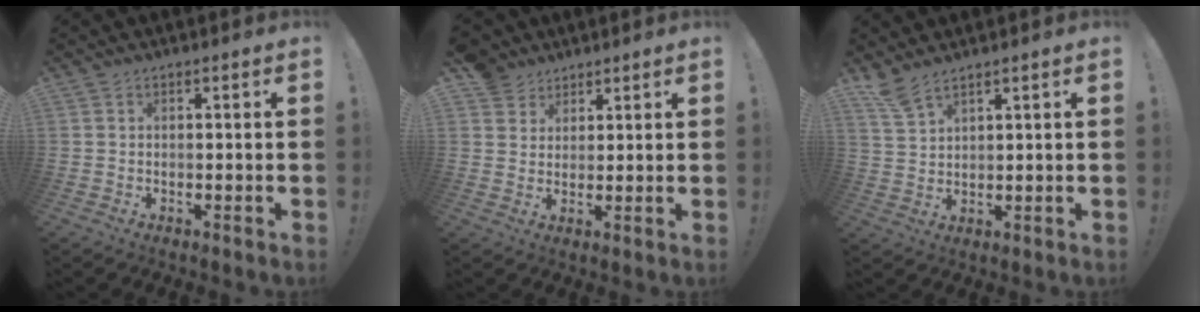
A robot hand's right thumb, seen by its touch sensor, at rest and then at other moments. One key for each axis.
{"total": 5.4, "fx": 3.8, "fy": 3.8, "fz": 0.1, "tx": -0.005, "ty": -0.029, "tz": 0.075}
{"total": 5.6, "fx": 4.6, "fy": 1.2, "fz": 2.9, "tx": -0.063, "ty": -0.022, "tz": 0.087}